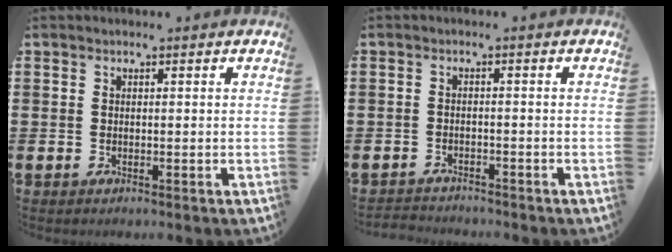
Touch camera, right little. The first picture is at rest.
{"total": 1.7, "force": [-1.7, 0.0, -0.2], "torque": [-0.001, 0.003, -0.037]}